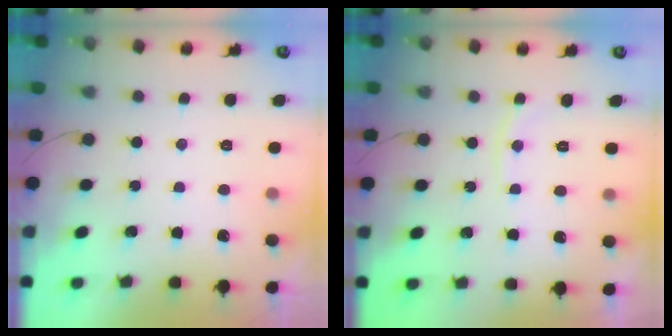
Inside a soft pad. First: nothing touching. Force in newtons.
{"total": 4.4, "press": 4.4, "slide": 0.5}